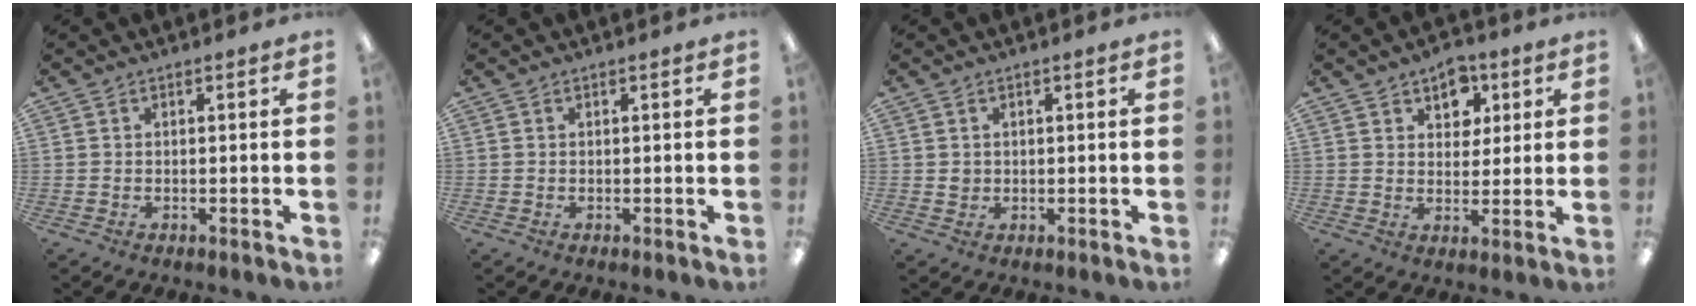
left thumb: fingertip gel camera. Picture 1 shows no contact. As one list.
[{"total": 0.0}, {"total": 1.5, "force": [0.5, 1.4, 0.3], "torque": [-0.008, 0.003, 0.009]}, {"total": 7.1, "force": [4.4, 5.1, 2.3], "torque": [-0.028, -0.015, 0.075]}]